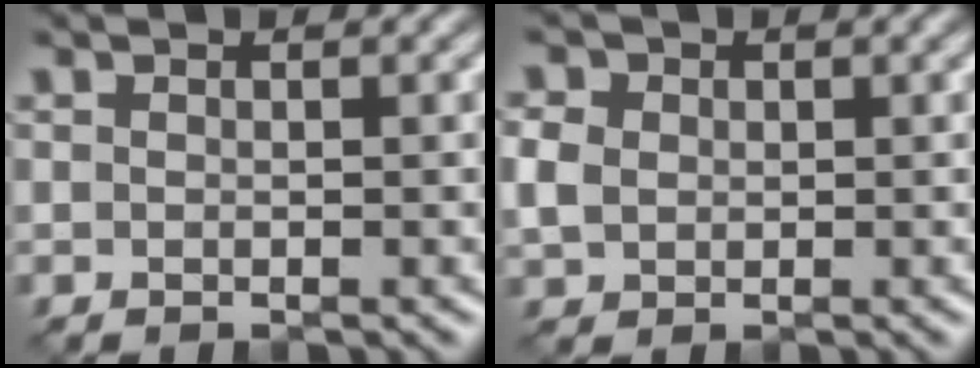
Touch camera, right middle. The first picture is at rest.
{"total": 2.0, "force": [0.0, 1.9, 0.8], "torque": [-0.028, 0.002, 0.002]}